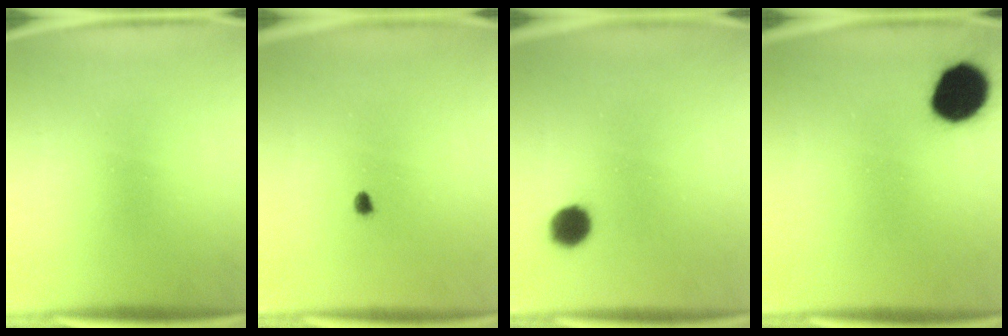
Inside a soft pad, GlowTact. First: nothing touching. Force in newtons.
{"total": 1.3}
{"total": 5.1}
{"total": 13.2}